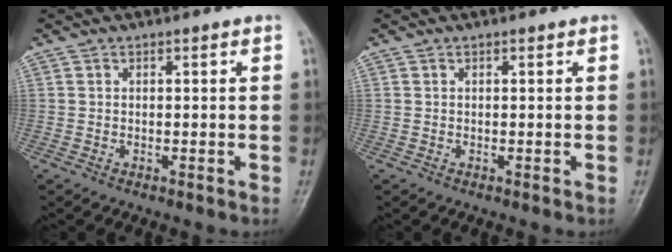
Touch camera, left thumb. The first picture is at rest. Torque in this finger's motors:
{"motor_torque": [0.01, 0.01, -0.02, -0.02, 0.00]}